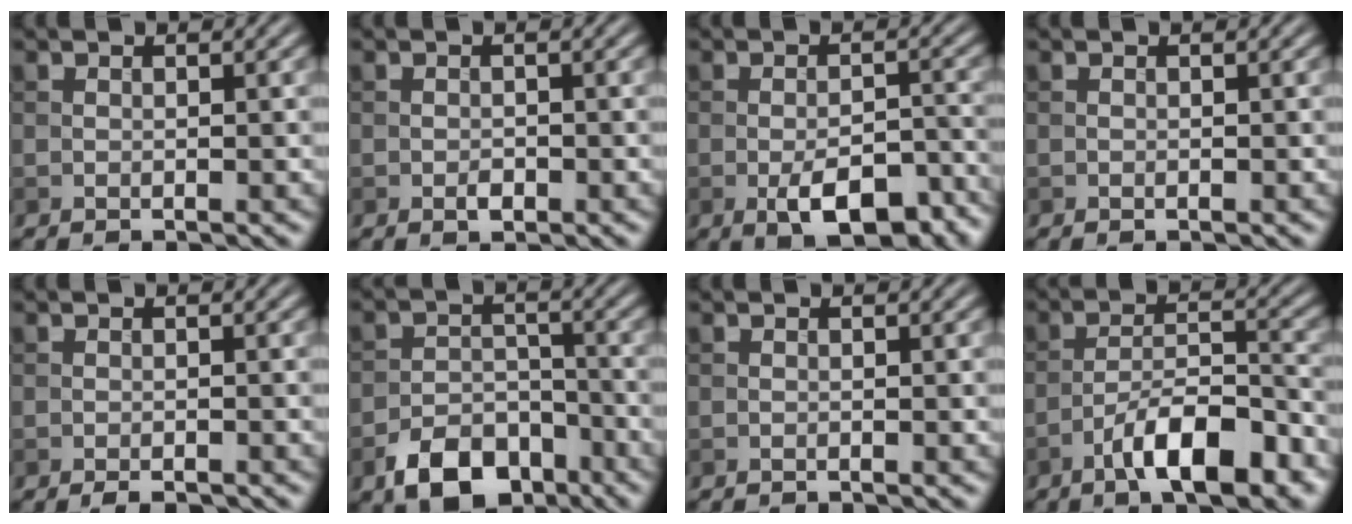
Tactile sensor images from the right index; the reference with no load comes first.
{"total": 1.0, "force": [-0.5, 0.6, 0.7], "torque": [-0.009, 0.000, -0.009]}
{"total": 6.9, "force": [-3.4, 2.8, 5.2], "torque": [-0.081, 0.000, -0.049]}
{"total": 0.0}
{"total": 1.7, "force": [-1.3, 0.4, 0.9], "torque": [-0.011, -0.002, -0.019]}
{"total": 6.3, "force": [-4.1, 3.7, 3.1], "torque": [-0.051, -0.005, -0.071]}
{"total": 0.7, "force": [-0.7, 0.0, 0.1], "torque": [0.003, -0.002, -0.013]}
{"total": 7.9, "force": [-4.8, 2.3, 5.9], "torque": [-0.092, 0.011, -0.079]}